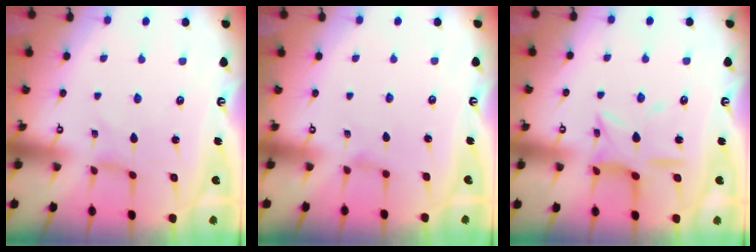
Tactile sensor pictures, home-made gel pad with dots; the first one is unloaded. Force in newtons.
{"total": 0.9, "press": 0.8, "slide": 0.4}
{"total": 11.2, "press": 11.1, "slide": 1.0}